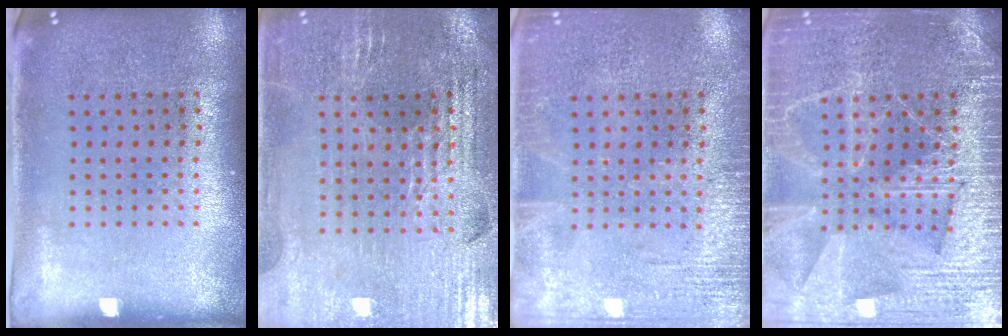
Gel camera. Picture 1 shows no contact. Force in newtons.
{"total": 2.9, "press": 2.8, "slide": 0.5}
{"total": 2.6, "press": 2.5, "slide": 0.3}
{"total": 6.5, "press": 6.5, "slide": 0.8}